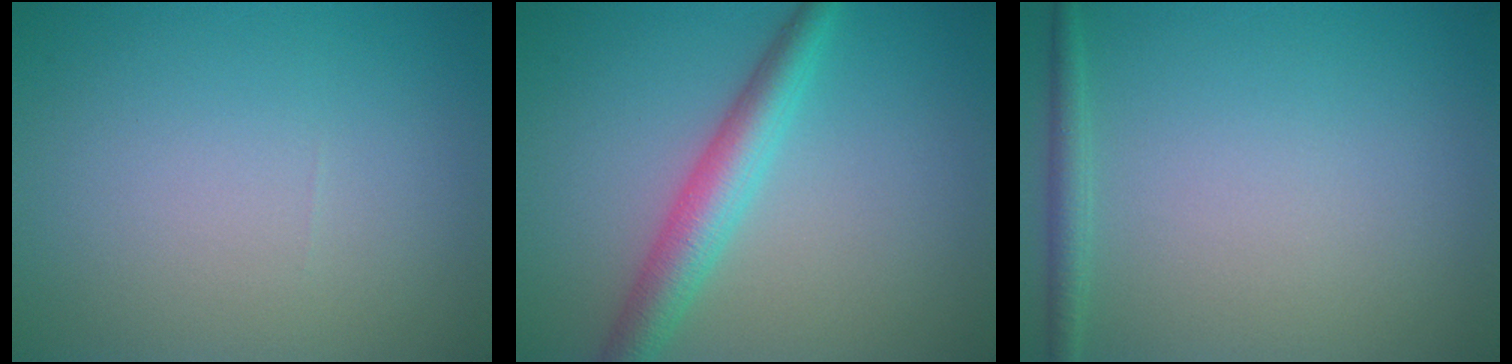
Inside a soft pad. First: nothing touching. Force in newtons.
{"total": 4.1, "press": 4.1, "slide": 0.1}
{"total": 1.4, "press": 1.4, "slide": 0.1}